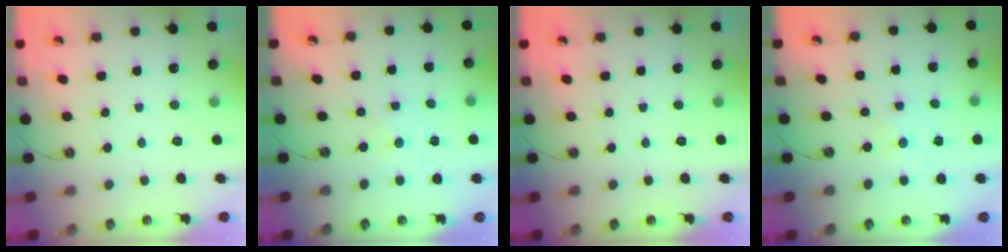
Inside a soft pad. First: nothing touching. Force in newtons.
{"total": 0.0}
{"total": 0.0}
{"total": 0.0}